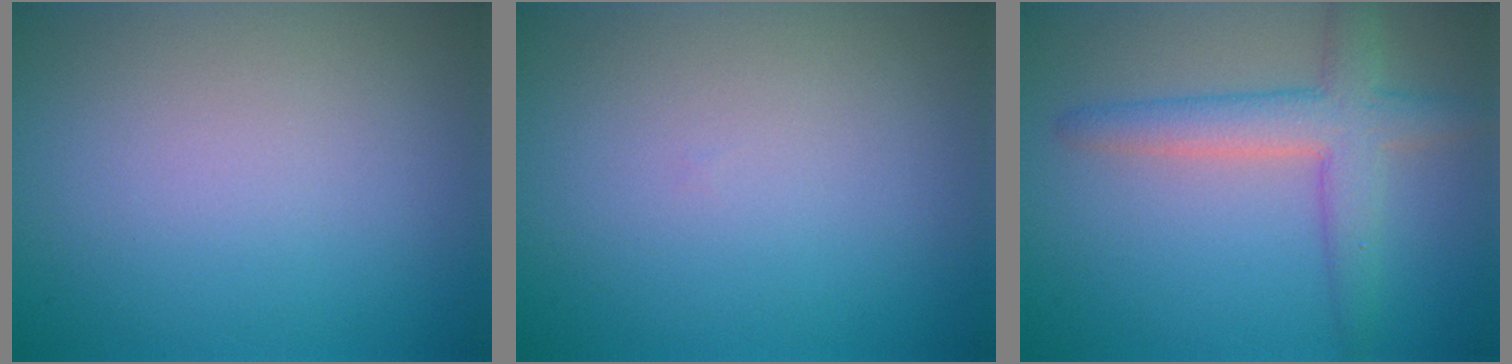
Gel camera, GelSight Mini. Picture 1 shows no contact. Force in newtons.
{"total": 0.0}
{"total": 4.7, "press": 4.7, "slide": 0.1}